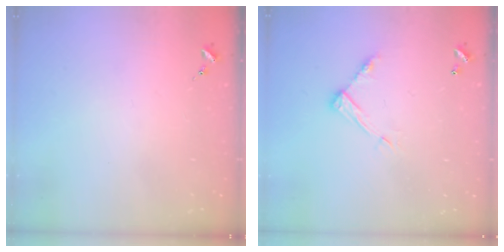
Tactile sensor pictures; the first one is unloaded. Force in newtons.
{"total": 9.2, "press": 9.2, "slide": 0.1}